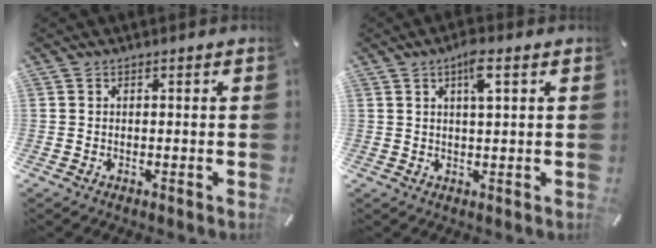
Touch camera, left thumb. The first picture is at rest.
{"total": 4.6, "force": [2.2, 0.9, 4.0], "torque": [-0.069, -0.001, 0.031]}